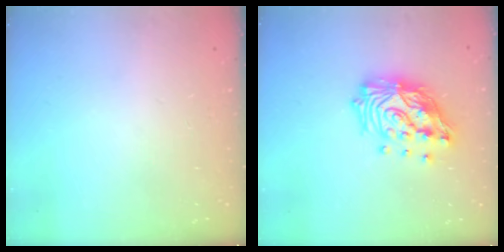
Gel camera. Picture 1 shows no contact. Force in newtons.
{"total": 18.2, "press": 18.1, "slide": 1.6}